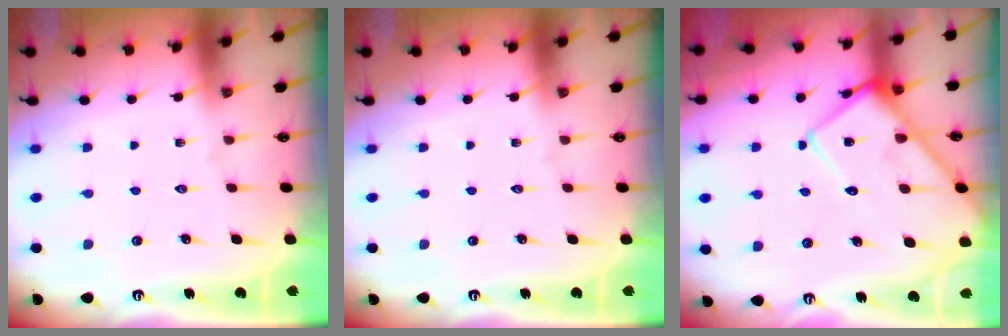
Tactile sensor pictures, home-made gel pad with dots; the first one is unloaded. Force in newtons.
{"total": 0.0}
{"total": 14.4, "press": 14.4, "slide": 1.2}